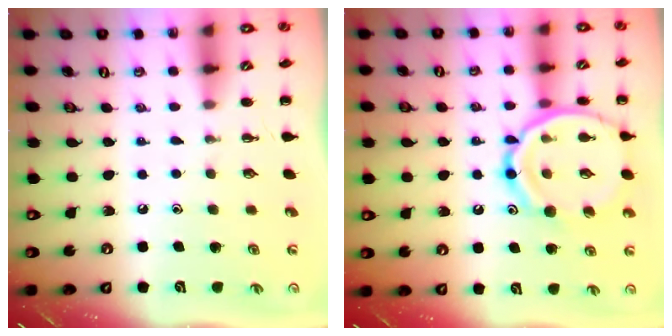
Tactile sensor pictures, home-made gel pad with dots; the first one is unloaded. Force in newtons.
{"total": 17.7, "press": 17.6, "slide": 2.0}